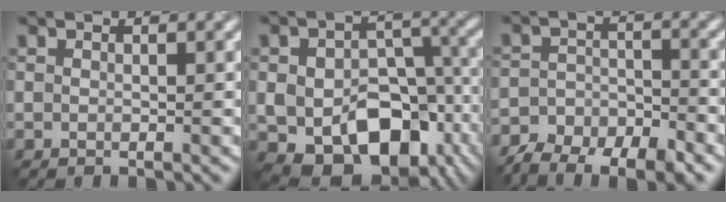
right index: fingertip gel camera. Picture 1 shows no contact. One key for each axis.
{"total": 12.0, "fx": -4.5, "fy": 7.9, "fz": 7.8, "tx": -0.130, "ty": -0.019, "tz": -0.047}
{"total": 8.9, "fx": -7.7, "fy": 3.5, "fz": 2.6, "tx": -0.042, "ty": -0.012, "tz": -0.109}